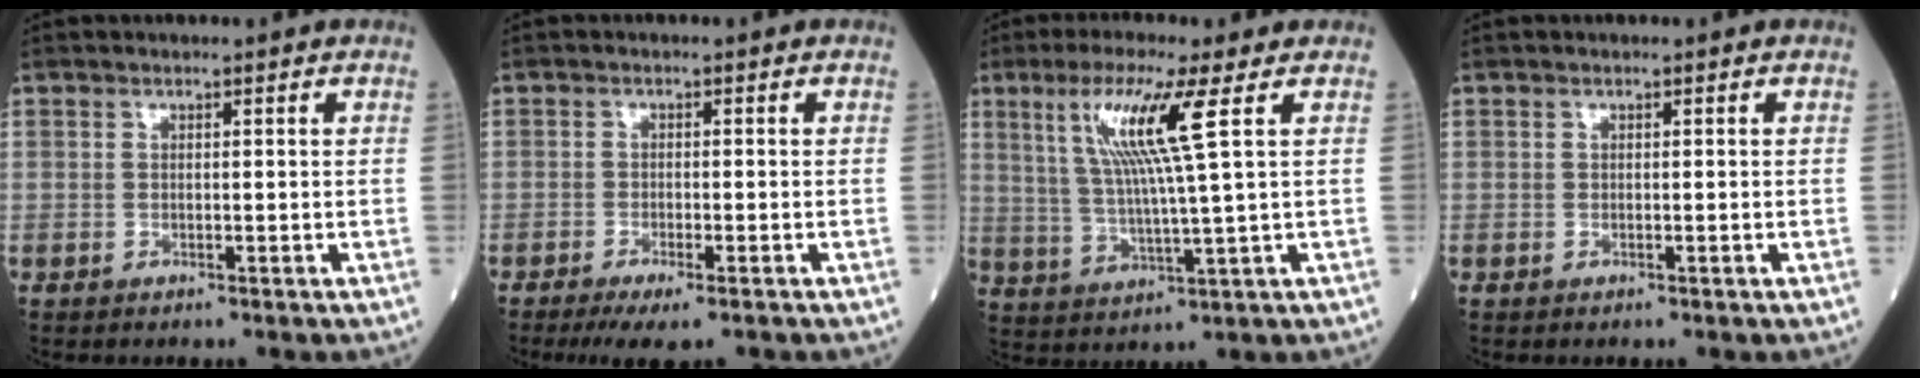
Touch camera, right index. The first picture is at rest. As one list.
[{"total": 5.4, "force": [-3.9, 0.8, 3.6], "torque": [-0.060, -0.013, -0.059]}, {"total": 9.9, "force": [3.7, -1.3, 9.1], "torque": [-0.184, 0.001, 0.074]}, {"total": 0.0}]